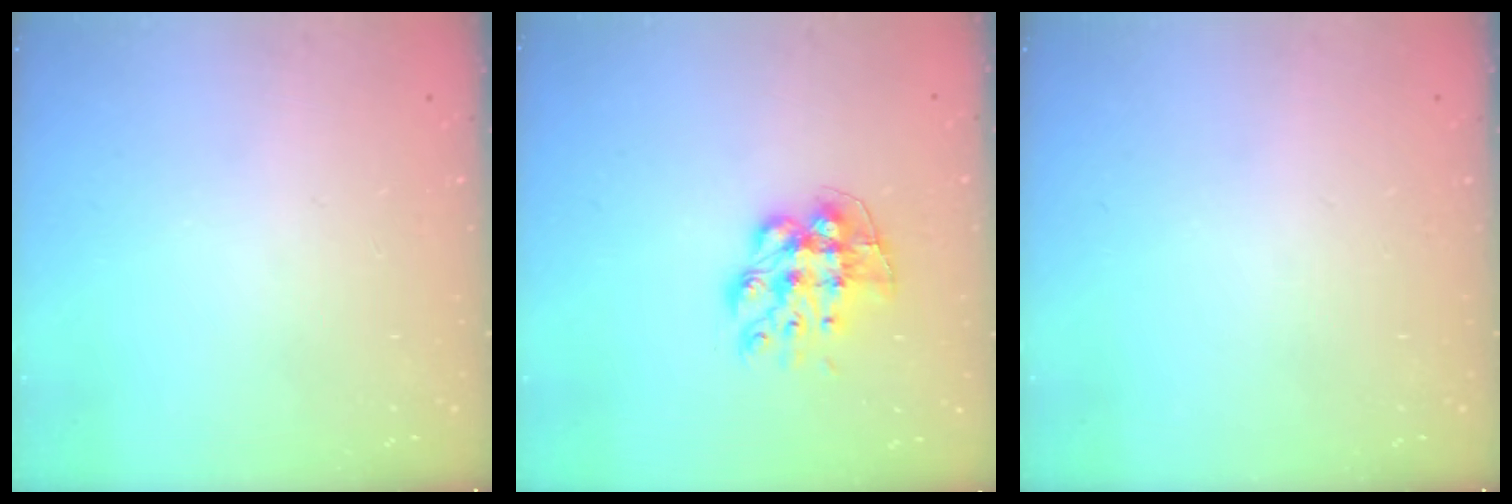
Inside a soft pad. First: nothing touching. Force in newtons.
{"total": 11.1, "press": 11.0, "slide": 1.0}
{"total": 0.0}